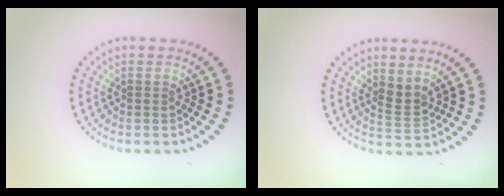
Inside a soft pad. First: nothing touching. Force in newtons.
{"total": 1.8, "press": 1.4, "slide": 1.3}